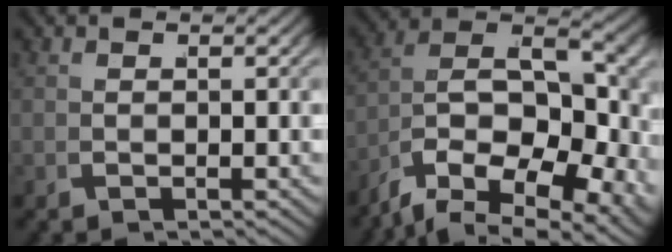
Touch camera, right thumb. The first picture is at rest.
{"total": 17.9, "force": [-1.6, 12.9, 12.3], "torque": [-0.242, -0.041, -0.030]}